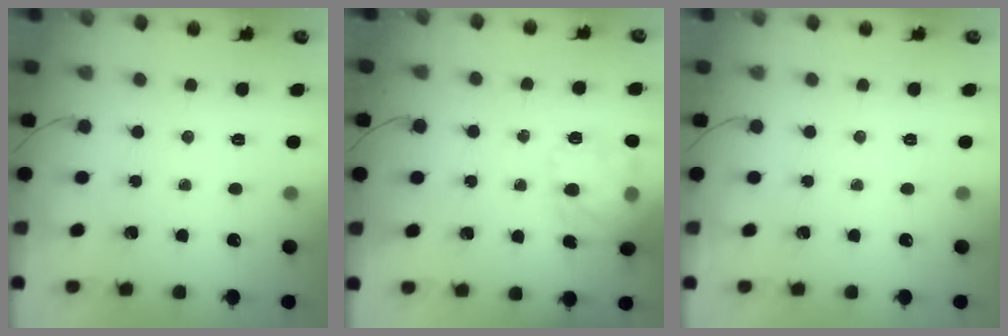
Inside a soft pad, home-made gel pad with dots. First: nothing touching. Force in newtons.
{"total": 16.2, "press": 16.2, "slide": 1.4}
{"total": 0.0}